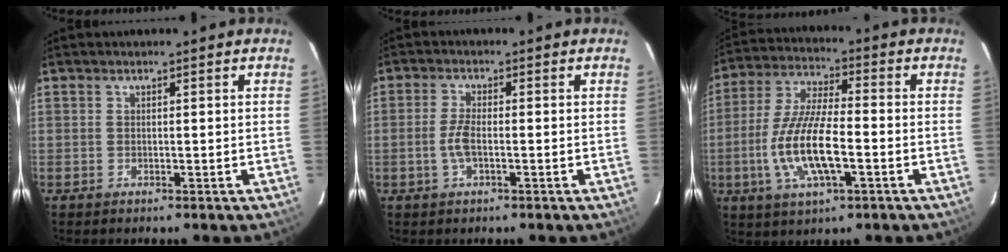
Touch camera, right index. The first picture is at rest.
{"total": 3.6, "force": [-1.0, 1.2, 3.3], "torque": [-0.074, 0.000, -0.020]}
{"total": 13.9, "force": [-3.8, 4.1, 12.7], "torque": [-0.265, -0.007, -0.072]}